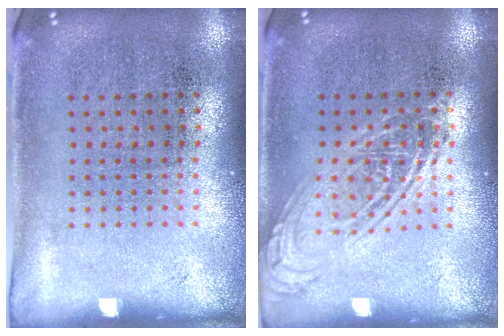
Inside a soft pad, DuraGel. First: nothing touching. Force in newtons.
{"total": 2.6, "press": 2.6, "slide": 0.3}